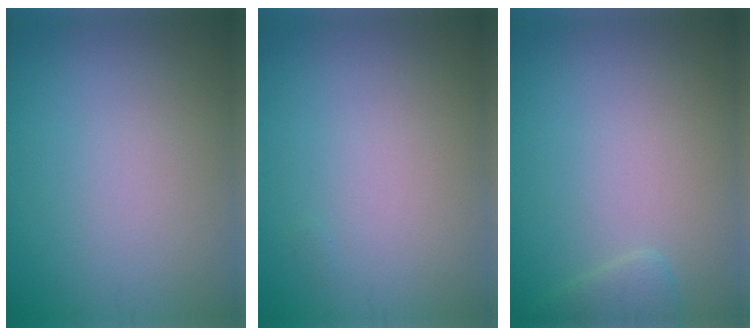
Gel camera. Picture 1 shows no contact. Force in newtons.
{"total": 0.0}
{"total": 1.3, "press": 1.3, "slide": 0.1}